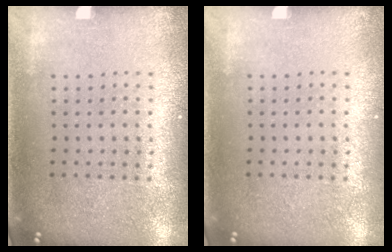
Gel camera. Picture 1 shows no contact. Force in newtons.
{"total": 0.0}